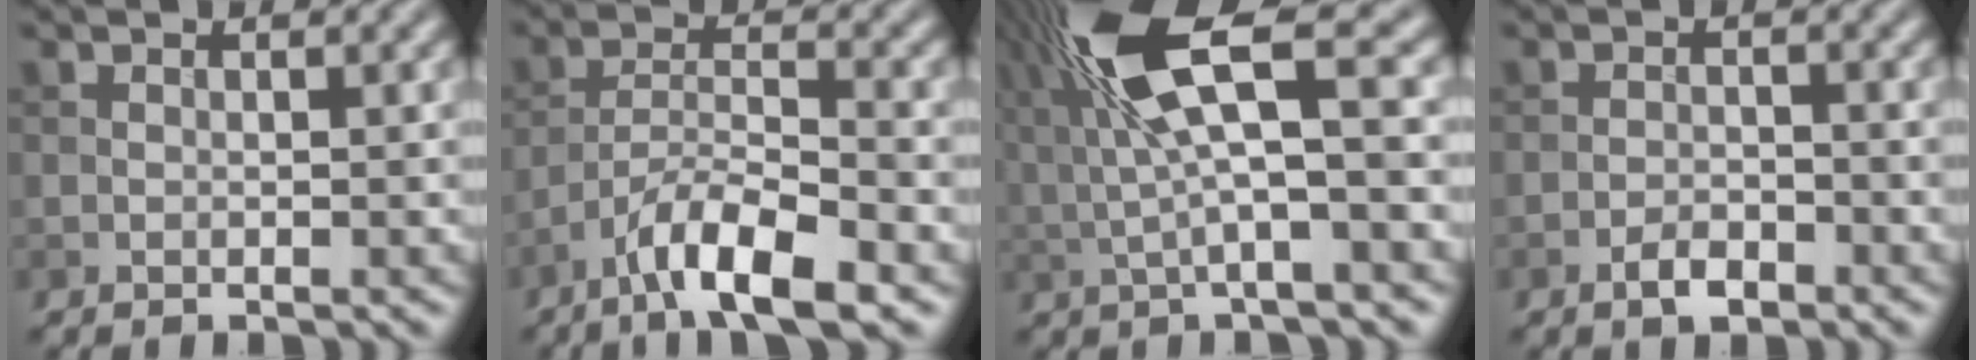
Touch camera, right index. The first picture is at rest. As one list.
[{"total": 6.9, "force": [-4.6, 1.6, 4.9], "torque": [-0.082, 0.004, -0.086]}, {"total": 8.9, "force": [2.5, 2.0, 8.3], "torque": [-0.165, 0.017, 0.047]}, {"total": 2.0, "force": [-1.3, 0.9, 1.2], "torque": [-0.018, 0.003, -0.026]}]